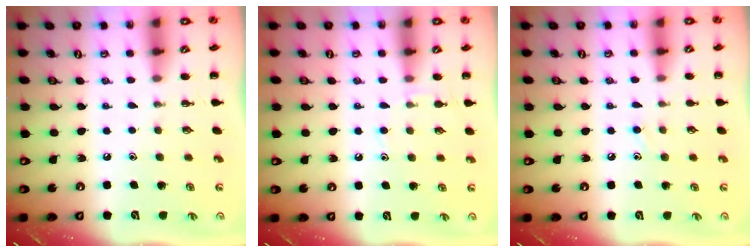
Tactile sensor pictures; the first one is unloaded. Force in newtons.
{"total": 5.5, "press": 5.2, "slide": 1.8}
{"total": 7.6, "press": 7.2, "slide": 2.6}